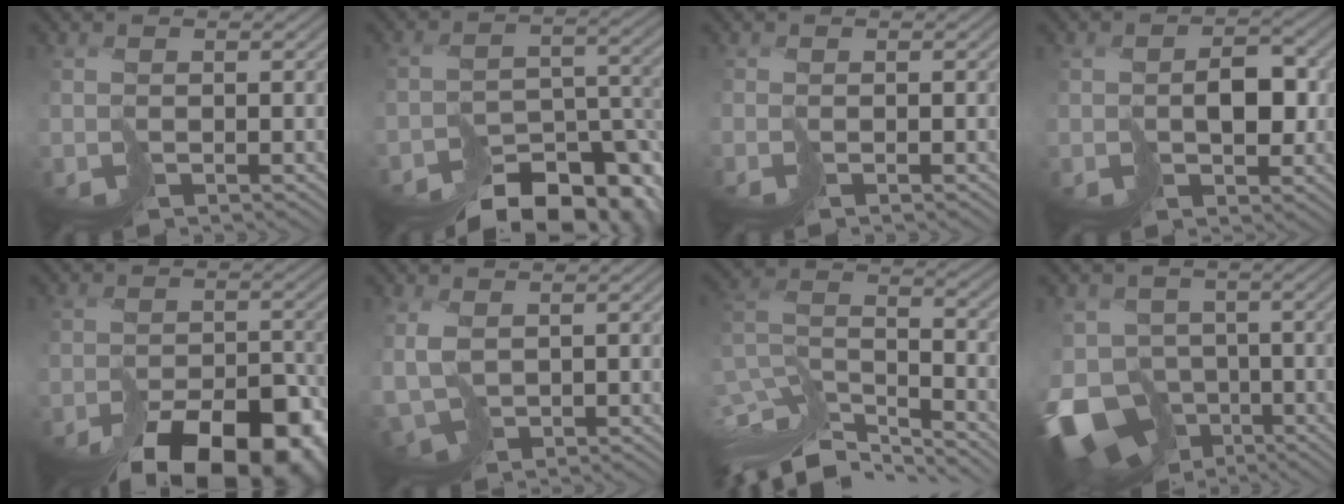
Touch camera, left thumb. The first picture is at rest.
{"total": 13.9, "force": [-11.8, 5.6, 4.9], "torque": [-0.072, -0.028, -0.136]}
{"total": 1.0, "force": [-0.5, -0.7, -0.6], "torque": [0.019, 0.003, -0.009]}
{"total": 3.7, "force": [0.3, 2.7, 2.5], "torque": [-0.025, 0.007, 0.016]}
{"total": 14.2, "force": [-10.4, 6.3, 7.3], "torque": [-0.099, -0.028, -0.116]}
{"total": 3.9, "force": [0.1, 2.3, 3.1], "torque": [-0.085, -0.011, 0.006]}
{"total": 12.9, "force": [-10.4, 3.9, 6.6], "torque": [-0.172, 0.000, -0.176]}
{"total": 14.4, "force": [-7.1, 10.3, 7.1], "torque": [-0.189, -0.023, -0.100]}